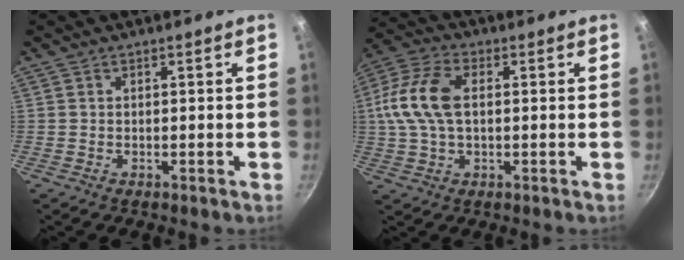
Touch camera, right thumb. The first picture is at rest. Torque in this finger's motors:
{"motor_torque": [1.31, 2.15, 0.82, -0.01, 0.45]}